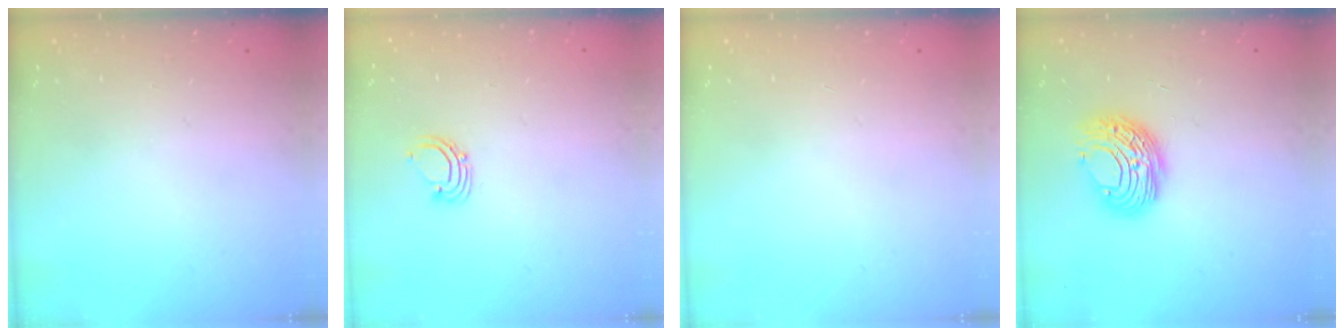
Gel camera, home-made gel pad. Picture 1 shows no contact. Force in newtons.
{"total": 2.9, "press": 2.9, "slide": 0.2}
{"total": 0.0}
{"total": 9.5, "press": 9.5, "slide": 0.5}